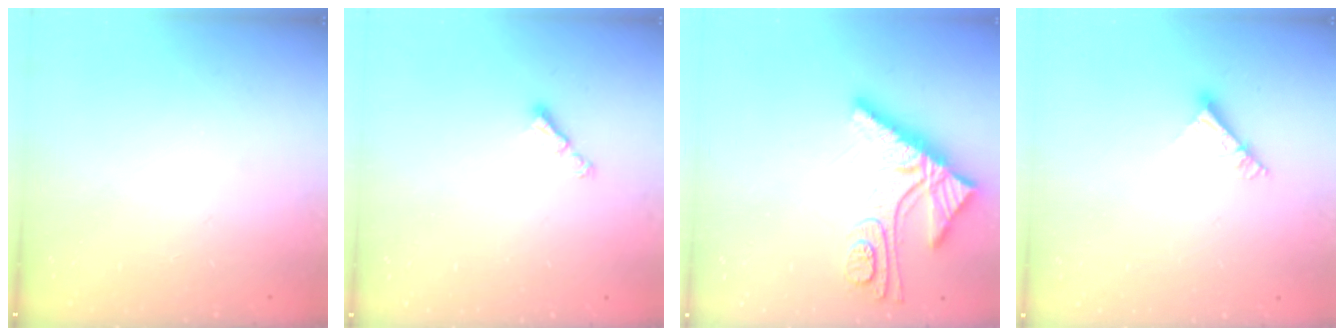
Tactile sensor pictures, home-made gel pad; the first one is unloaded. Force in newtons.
{"total": 2.9, "press": 2.9, "slide": 0.3}
{"total": 11.9, "press": 11.9, "slide": 1.0}
{"total": 6.6, "press": 6.5, "slide": 0.7}